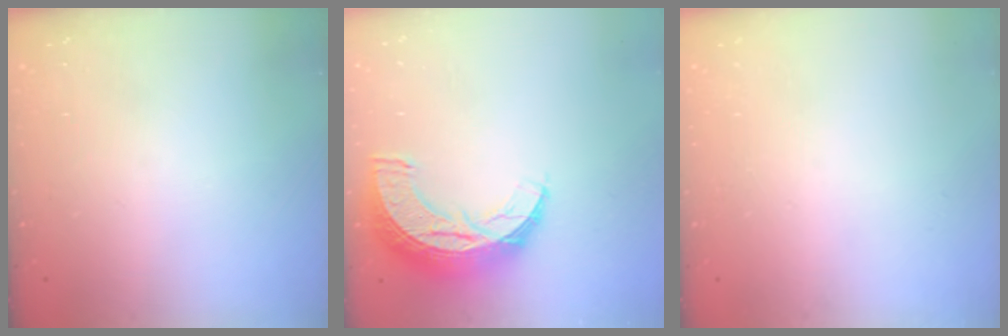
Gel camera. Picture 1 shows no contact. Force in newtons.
{"total": 12.7, "press": 12.7, "slide": 0.8}
{"total": 0.0}